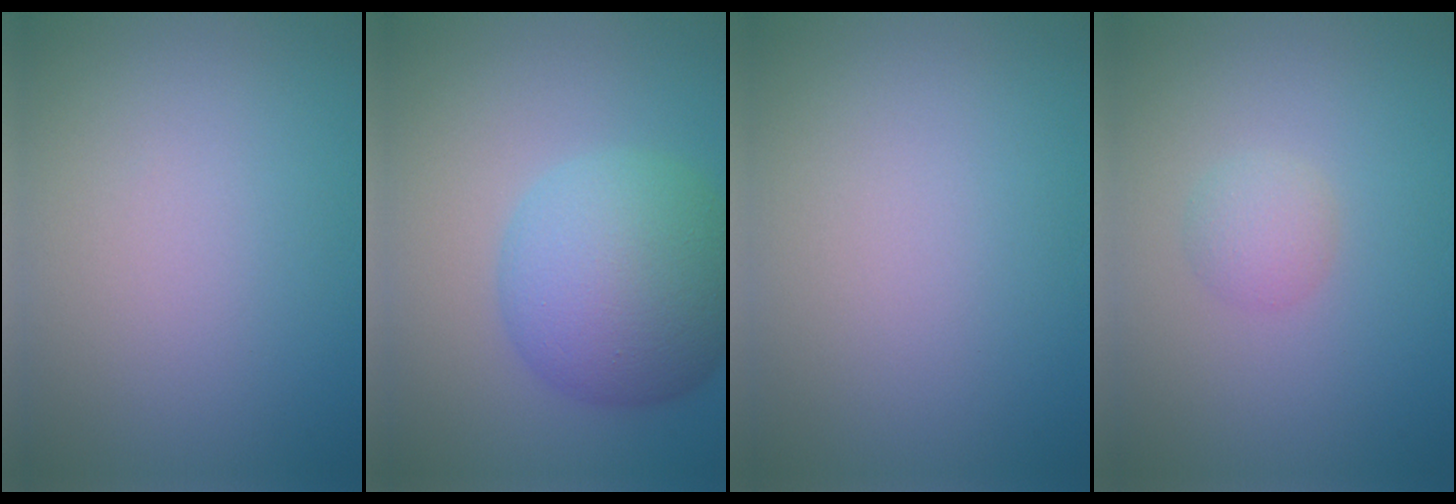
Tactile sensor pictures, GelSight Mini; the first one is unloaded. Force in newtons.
{"total": 9.0, "press": 9.0, "slide": 0.2}
{"total": 0.0}
{"total": 1.6, "press": 1.6, "slide": 0.1}